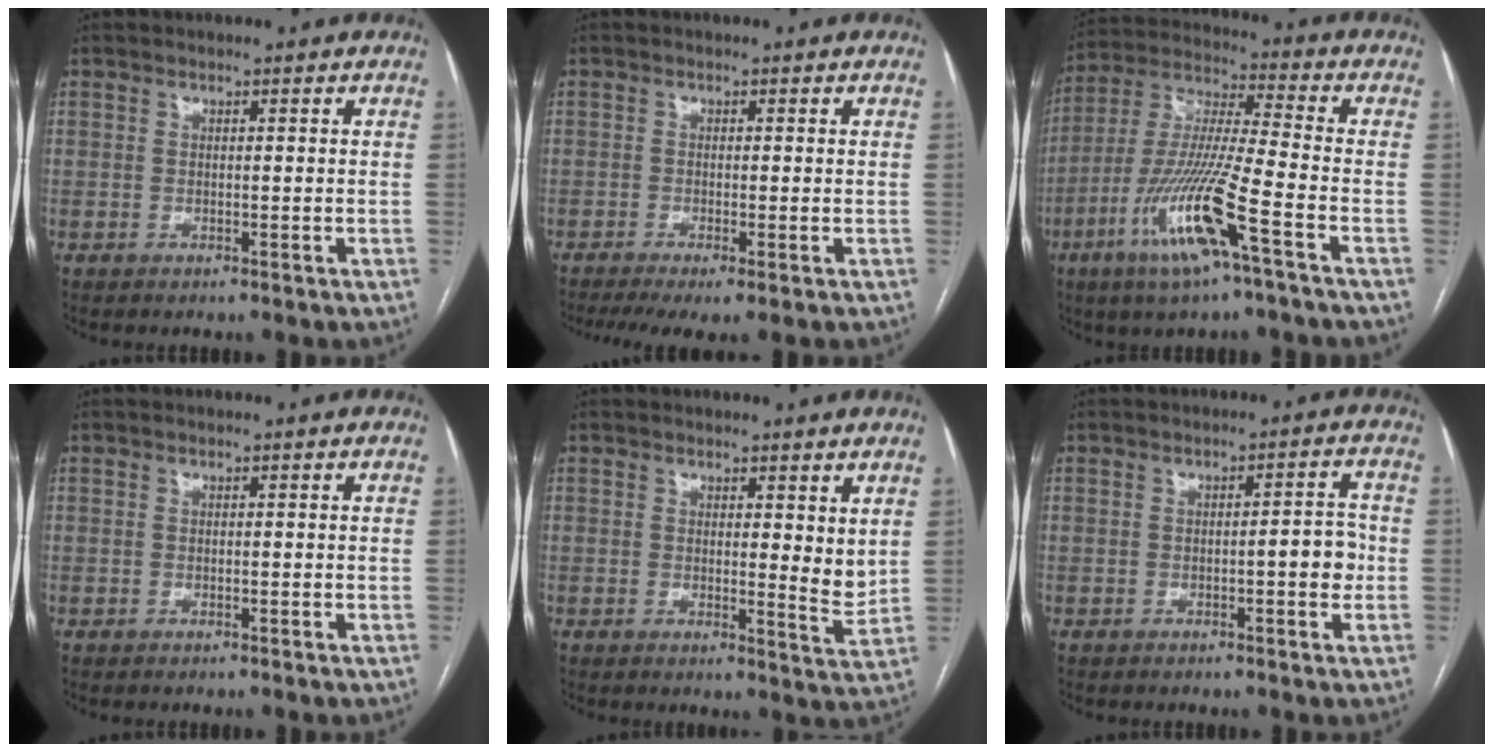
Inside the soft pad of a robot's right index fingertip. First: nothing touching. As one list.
[{"total": 5.4, "force": [-3.5, 0.9, 4.0], "torque": [-0.064, -0.013, -0.060]}, {"total": 15.3, "force": [-7.0, 0.1, 13.6], "torque": [-0.282, -0.017, -0.134]}, {"total": 0.0}, {"total": 4.1, "force": [2.0, 1.1, 3.4], "torque": [-0.044, -0.019, 0.029]}, {"total": 3.8, "force": [-0.7, 0.8, 3.7], "torque": [-0.043, 0.006, -0.011]}]